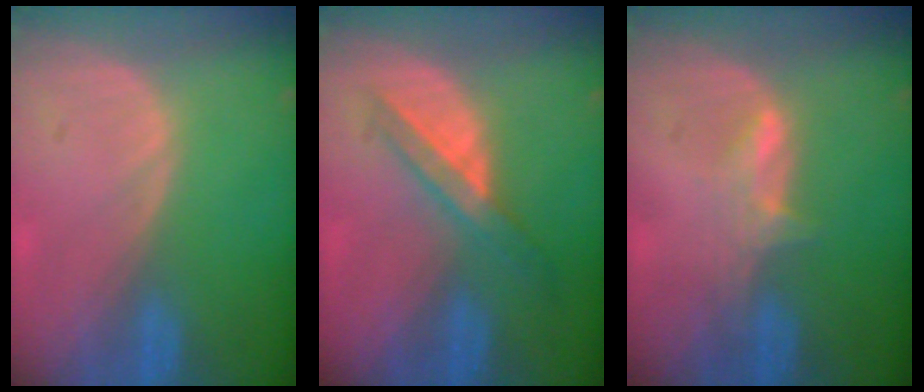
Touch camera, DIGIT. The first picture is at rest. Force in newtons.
{"total": 5.9, "press": 5.1, "slide": 2.8}
{"total": 2.8, "press": 2.8, "slide": 0.4}